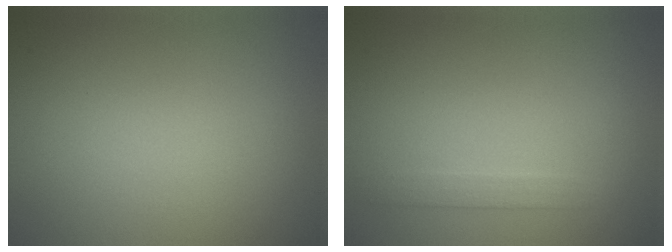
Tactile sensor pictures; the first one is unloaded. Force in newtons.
{"total": 1.3, "press": 1.3, "slide": 0.1}